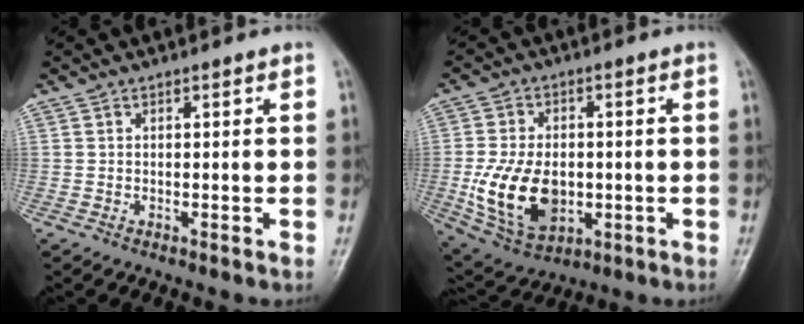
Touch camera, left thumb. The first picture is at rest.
{"total": 14.1, "force": [-1.9, 9.3, 10.4], "torque": [-0.176, -0.007, -0.018]}